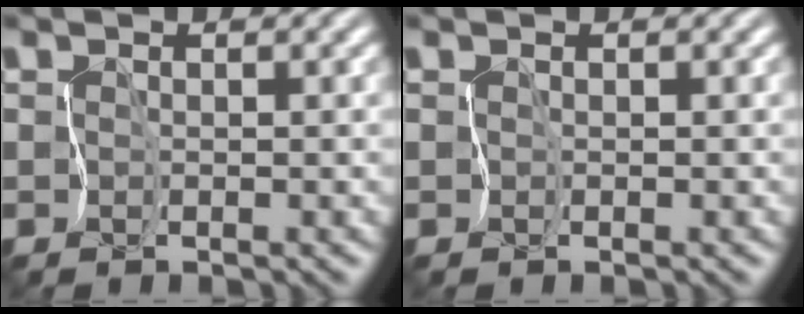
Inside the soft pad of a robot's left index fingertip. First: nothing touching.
{"total": 0.0}